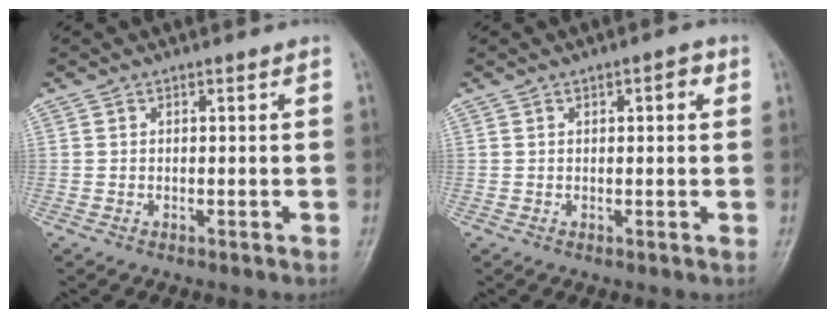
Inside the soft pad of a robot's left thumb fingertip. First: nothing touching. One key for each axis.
{"total": 2.5, "fx": 0.8, "fy": 1.0, "fz": 2.2, "tx": -0.024, "ty": 0.003, "tz": 0.008}